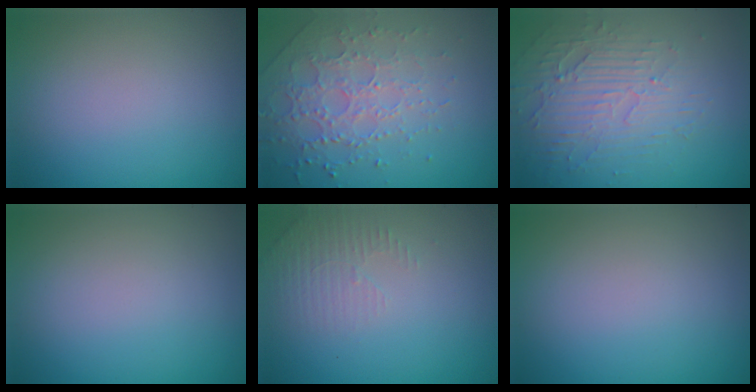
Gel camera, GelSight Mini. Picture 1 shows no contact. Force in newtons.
{"total": 3.0, "press": 2.8, "slide": 1.1}
{"total": 3.7, "press": 3.2, "slide": 1.8}
{"total": 0.0}
{"total": 1.9, "press": 1.8, "slide": 0.6}
{"total": 0.0}